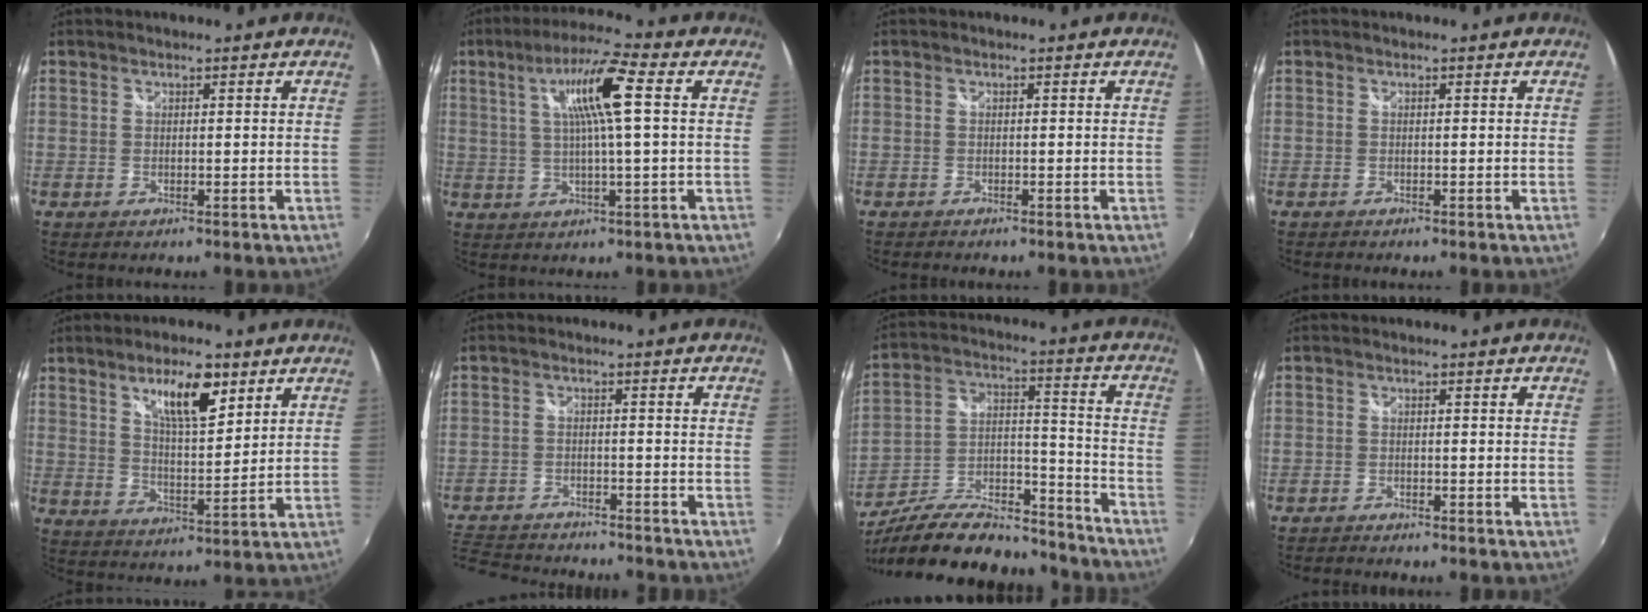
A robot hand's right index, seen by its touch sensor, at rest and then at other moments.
{"total": 10.6, "force": [2.6, 0.7, 10.2], "torque": [-0.183, 0.015, 0.046]}
{"total": 0.9, "force": [-0.8, 0.2, 0.2], "torque": [-0.006, -0.007, -0.016]}
{"total": 0.6, "force": [-0.5, 0.1, 0.2], "torque": [-0.004, -0.005, -0.011]}
{"total": 9.5, "force": [5.4, 2.9, 7.2], "torque": [-0.113, 0.001, 0.094]}
{"total": 14.3, "force": [-12.7, 4.2, 5.2], "torque": [-0.136, -0.009, -0.202]}
{"total": 24.6, "force": [-19.4, 8.2, 12.7], "torque": [-0.233, 0.006, -0.293]}
{"total": 2.6, "force": [-2.6, 0.3, 0.6], "torque": [-0.025, -0.011, -0.047]}